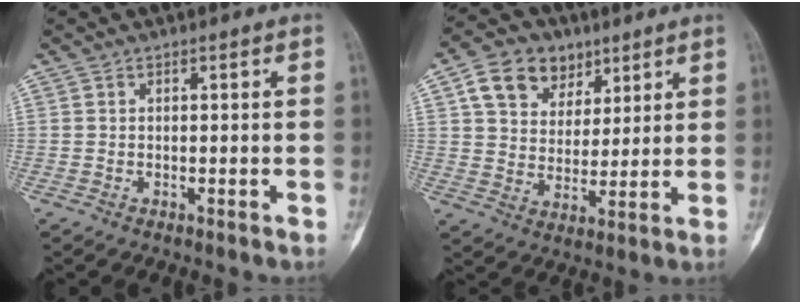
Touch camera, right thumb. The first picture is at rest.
{"total": 12.0, "force": [6.0, 8.9, 5.4], "torque": [-0.063, -0.015, 0.106]}